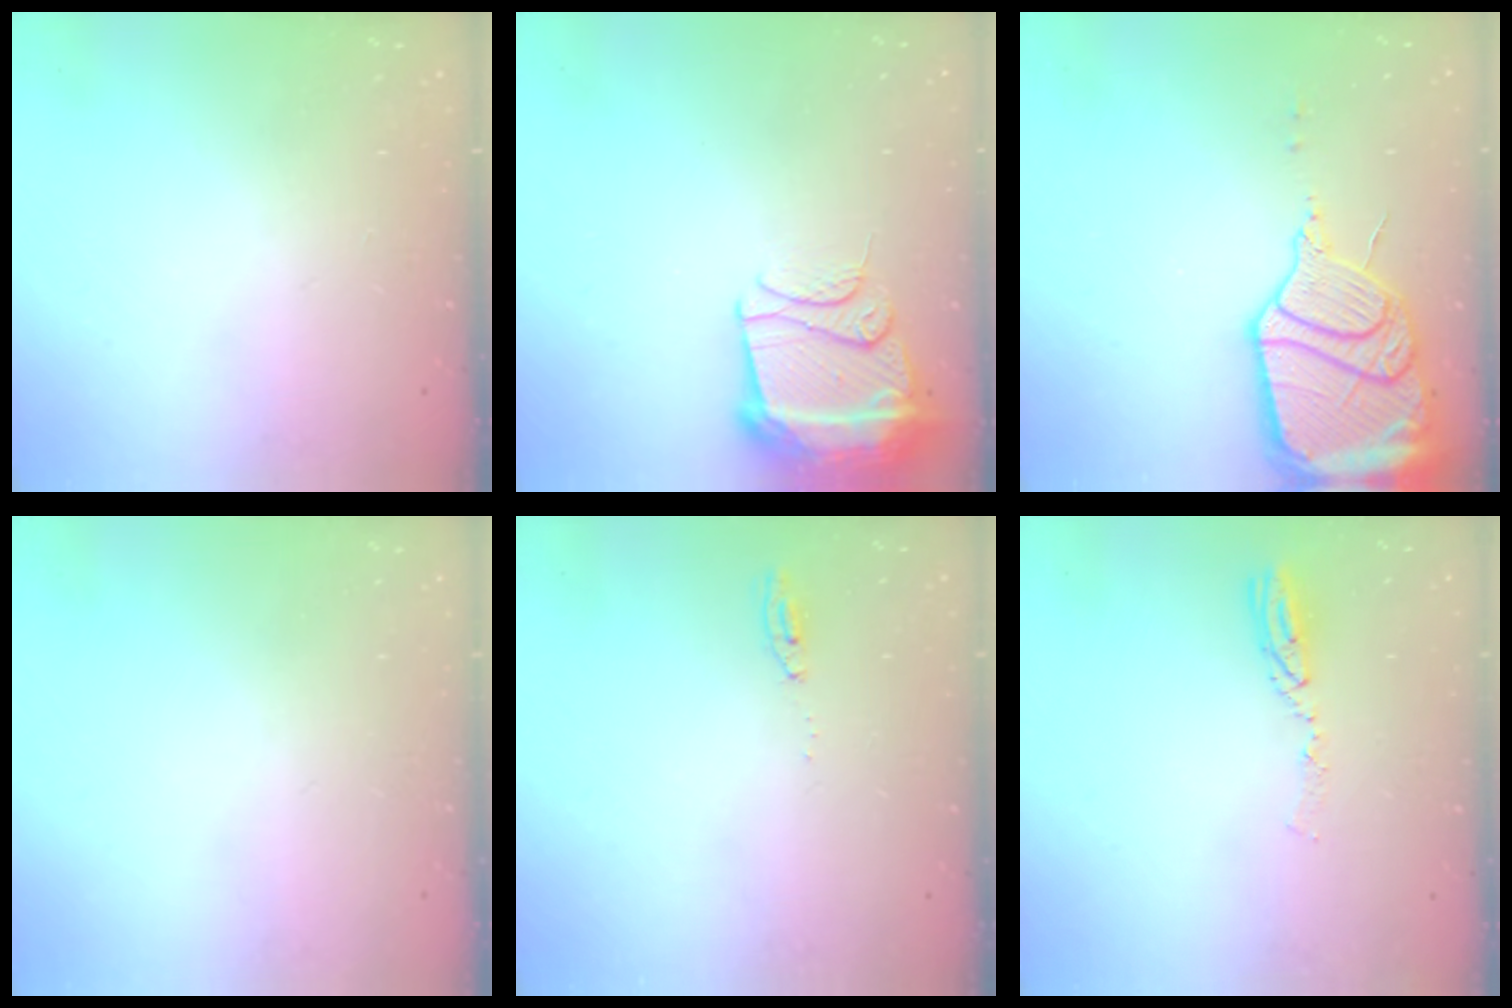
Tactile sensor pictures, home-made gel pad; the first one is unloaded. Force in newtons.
{"total": 13.1, "press": 13.1, "slide": 1.4}
{"total": 19.2, "press": 18.4, "slide": 5.2}
{"total": 0.0}
{"total": 4.1, "press": 4.1, "slide": 0.4}
{"total": 6.5, "press": 6.5, "slide": 0.7}